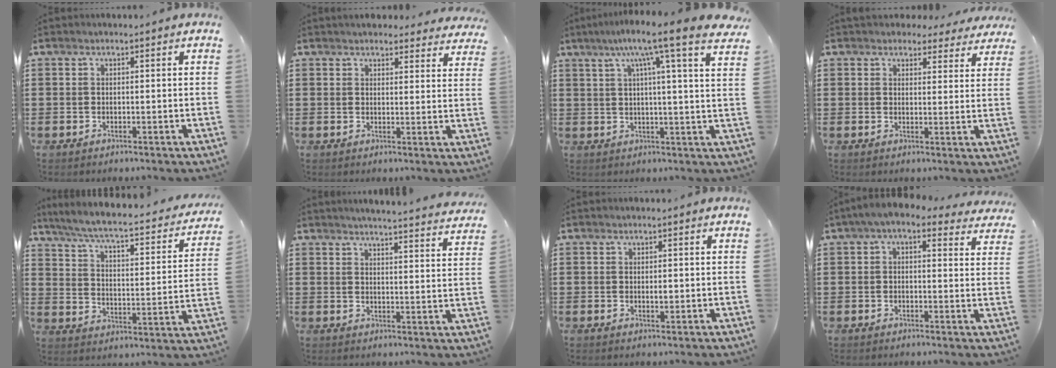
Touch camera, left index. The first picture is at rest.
{"total": 3.5, "force": [3.3, 0.8, 0.6], "torque": [-0.012, -0.012, 0.061]}
{"total": 9.9, "force": [6.2, -0.4, 7.7], "torque": [-0.144, -0.026, 0.092]}
{"total": 3.7, "force": [3.5, 1.2, 0.6], "torque": [-0.015, -0.009, 0.065]}
{"total": 4.8, "force": [4.0, 0.0, 2.8], "torque": [-0.073, -0.039, 0.057]}
{"total": 3.9, "force": [3.7, -0.8, 0.5], "torque": [-0.026, -0.028, 0.063]}
{"total": 1.1, "force": [0.1, 0.4, 1.1], "torque": [-0.021, 0.001, 0.002]}
{"total": 3.5, "force": [1.8, 1.4, 2.6], "torque": [-0.056, 0.000, 0.031]}